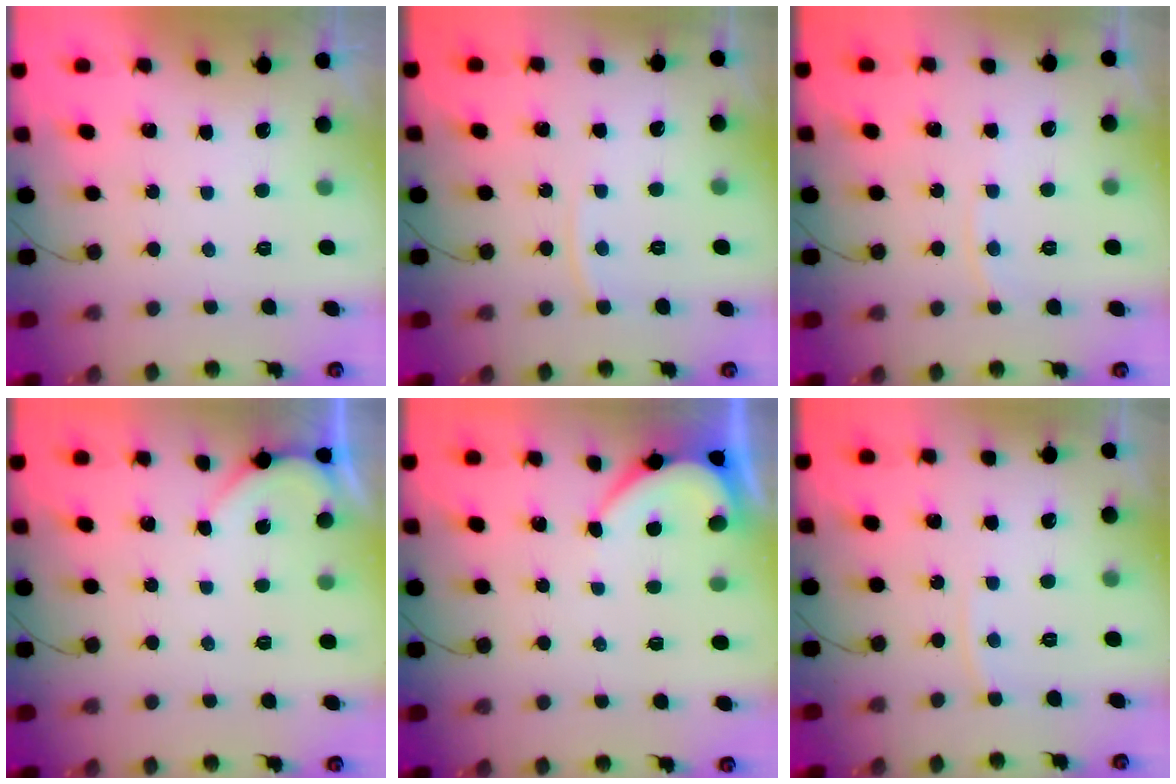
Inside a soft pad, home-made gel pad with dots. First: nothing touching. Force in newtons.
{"total": 4.7, "press": 4.7, "slide": 0.7}
{"total": 4.5, "press": 4.5, "slide": 0.4}
{"total": 1.6, "press": 1.6, "slide": 0.3}
{"total": 3.4, "press": 3.4, "slide": 0.3}
{"total": 4.6, "press": 4.5, "slide": 0.7}